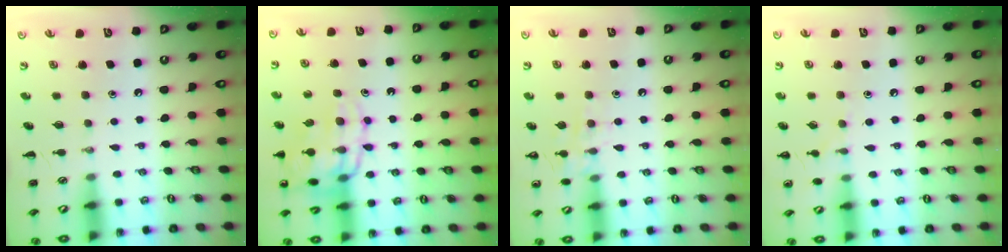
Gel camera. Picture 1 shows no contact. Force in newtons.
{"total": 16.1, "press": 15.9, "slide": 3.0}
{"total": 8.3, "press": 8.1, "slide": 1.5}
{"total": 6.5, "press": 6.1, "slide": 2.1}